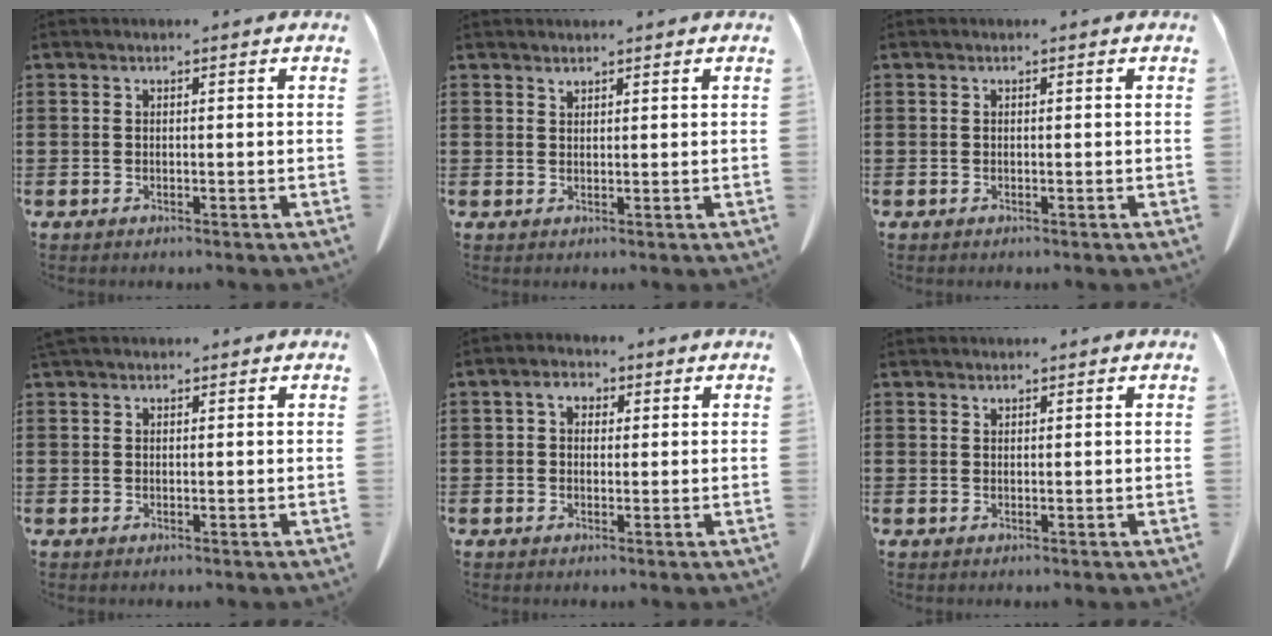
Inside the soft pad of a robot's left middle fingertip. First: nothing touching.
{"total": 1.1, "force": [1.1, 0.2, 0.1], "torque": [-0.005, 0.000, 0.022]}
{"total": 0.0}
{"total": 1.0, "force": [0.8, 0.4, 0.3], "torque": [-0.009, 0.001, 0.017]}
{"total": 2.7, "force": [0.9, 1.8, 1.8], "torque": [-0.041, 0.010, 0.014]}
{"total": 0.9, "force": [0.9, 0.2, 0.1], "torque": [-0.004, 0.000, 0.017]}